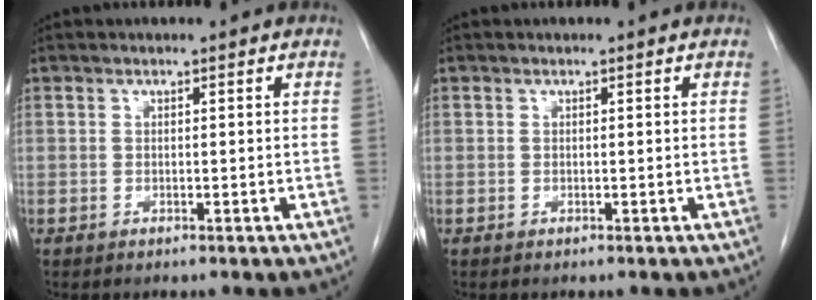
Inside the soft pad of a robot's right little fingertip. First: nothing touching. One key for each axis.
{"total": 0.0}